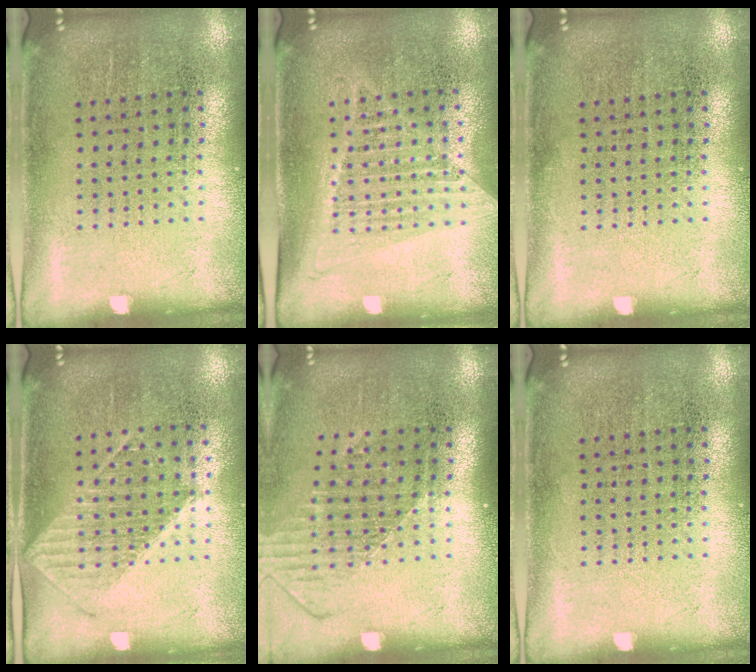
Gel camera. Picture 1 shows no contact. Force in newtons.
{"total": 1.3, "press": 1.2, "slide": 0.5}
{"total": 0.0}
{"total": 1.0, "press": 0.9, "slide": 0.3}
{"total": 1.6, "press": 1.2, "slide": 1.0}
{"total": 0.0}